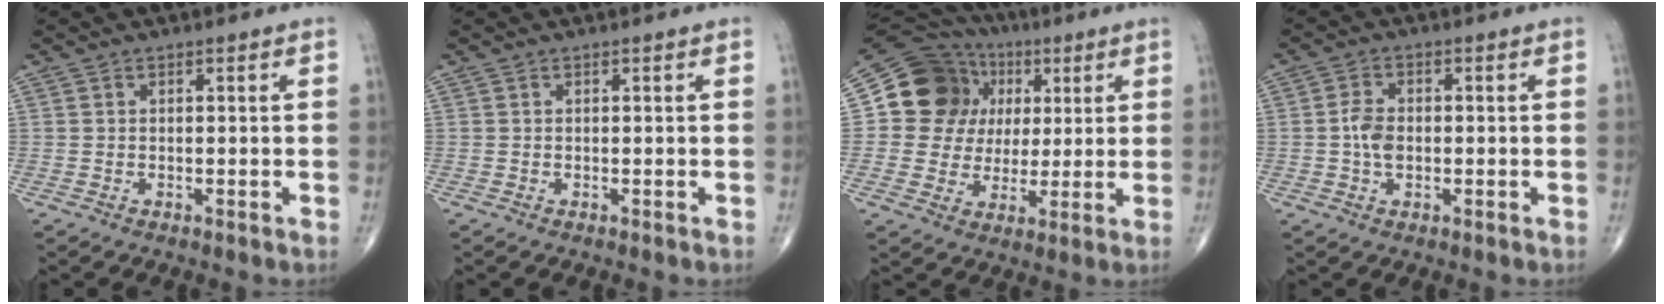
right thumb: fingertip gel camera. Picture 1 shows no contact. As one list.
[{"total": 0.0}, {"total": 16.3, "force": [3.7, 14.6, 6.2], "torque": [-0.070, 0.020, 0.066]}, {"total": 4.0, "force": [-0.4, 2.6, 3.0], "torque": [-0.057, 0.007, -0.013]}]